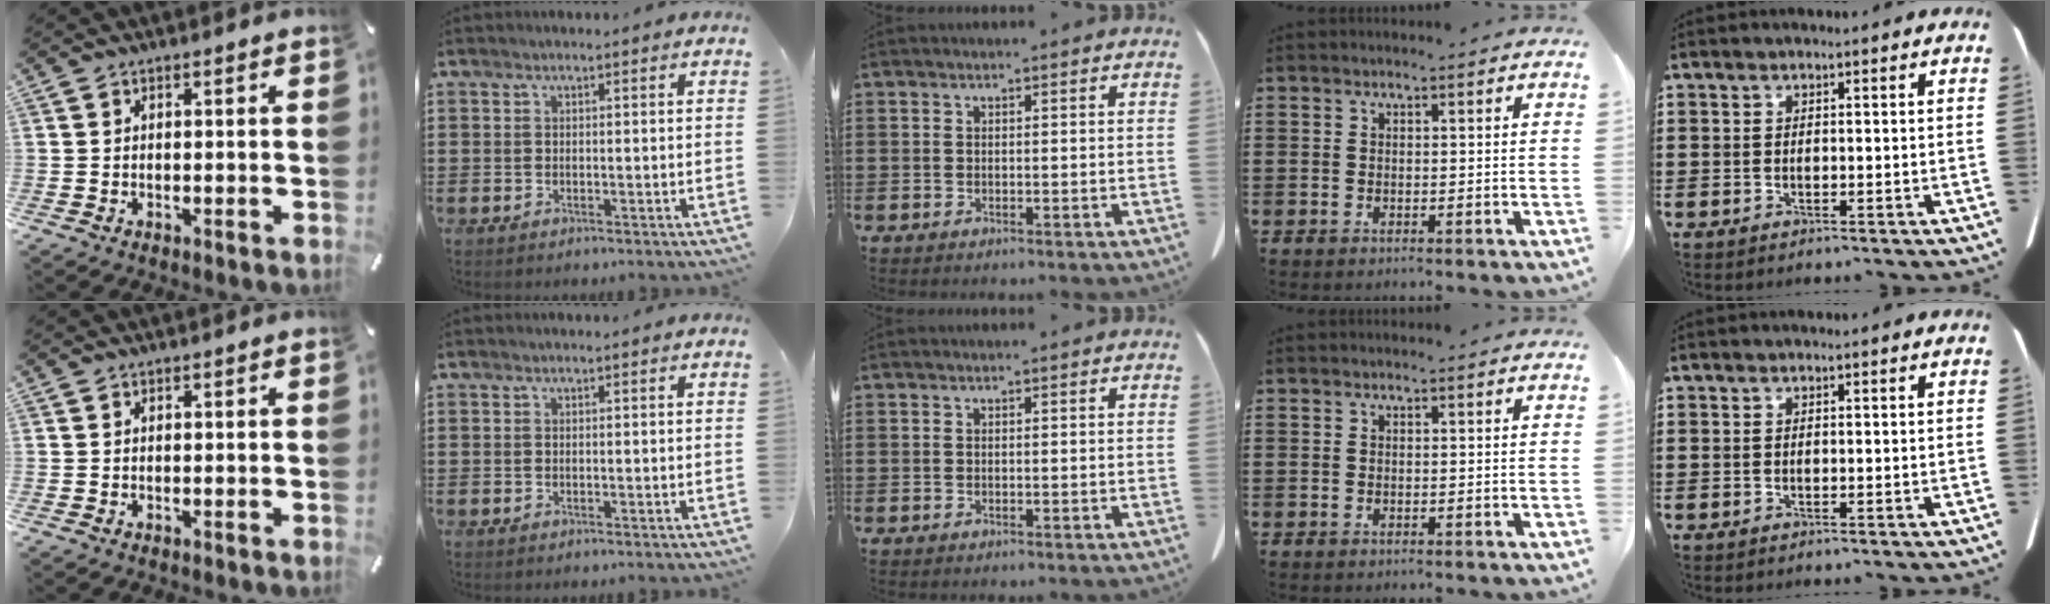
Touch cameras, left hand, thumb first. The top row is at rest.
{}